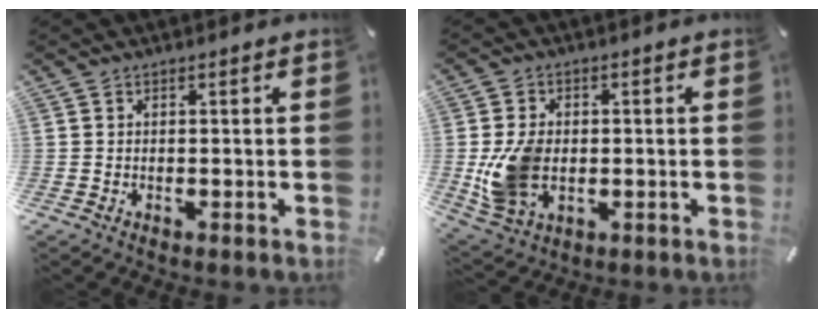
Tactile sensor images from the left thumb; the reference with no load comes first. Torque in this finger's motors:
{"motor_torque": [1.65, 1.63, 1.05, 0.14, 0.43]}